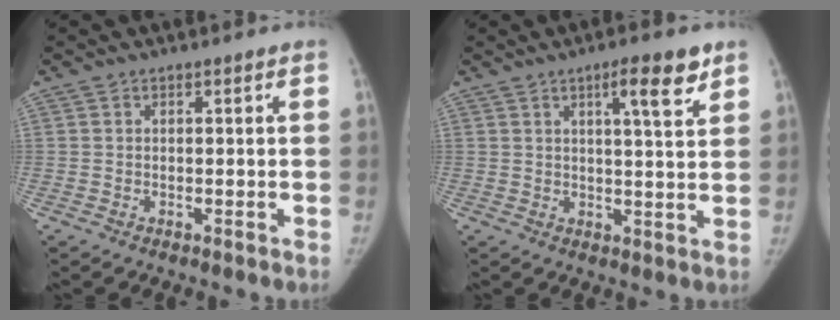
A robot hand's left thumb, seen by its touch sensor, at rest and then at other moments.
{"total": 7.2, "force": [4.1, 1.3, 5.8], "torque": [-0.079, -0.024, 0.060]}